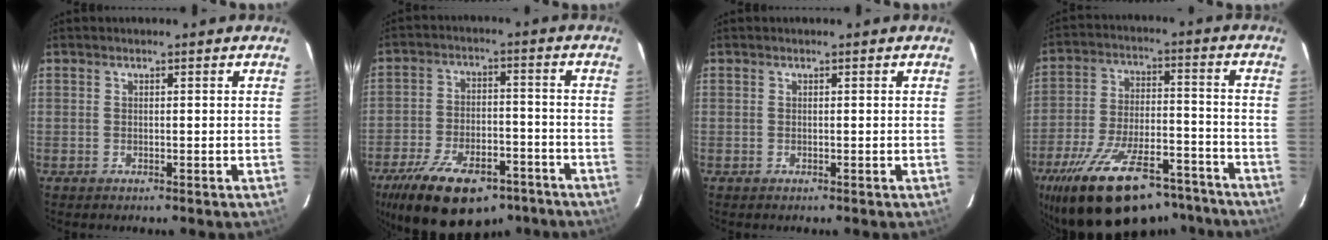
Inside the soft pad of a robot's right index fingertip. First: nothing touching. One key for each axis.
{"total": 21.3, "fx": -14.3, "fy": 10.1, "fz": 12.2, "tx": -0.243, "ty": -0.013, "tz": -0.214}
{"total": 0.0}
{"total": 27.3, "fx": -21.0, "fy": 10.3, "fz": 14.1, "tx": -0.268, "ty": -0.013, "tz": -0.305}